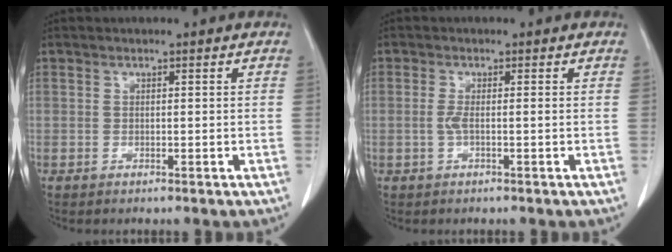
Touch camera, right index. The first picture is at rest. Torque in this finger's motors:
{"motor_torque": [0.34, -0.04, 0.13, 0.01]}